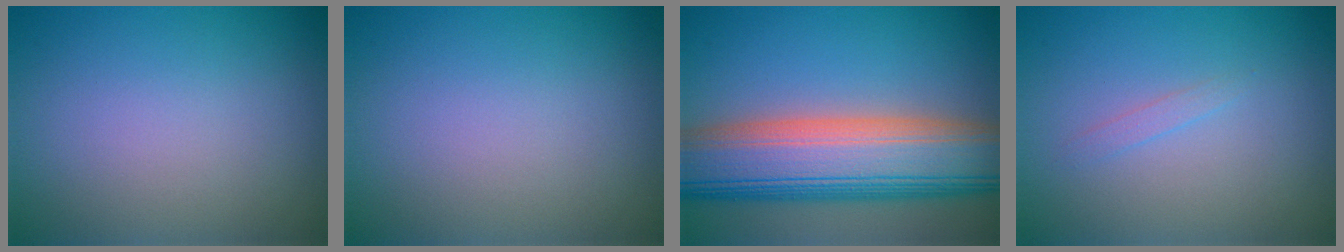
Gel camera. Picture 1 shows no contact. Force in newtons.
{"total": 0.0}
{"total": 13.0, "press": 13.0, "slide": 0.5}
{"total": 0.7, "press": 0.7, "slide": 0.0}